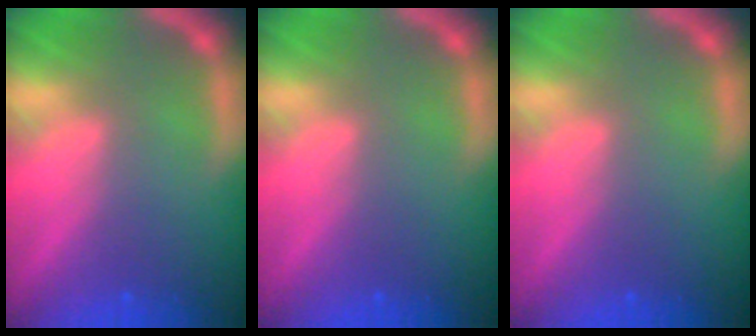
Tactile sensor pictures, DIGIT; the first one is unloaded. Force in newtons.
{"total": 0.0}
{"total": 0.0}